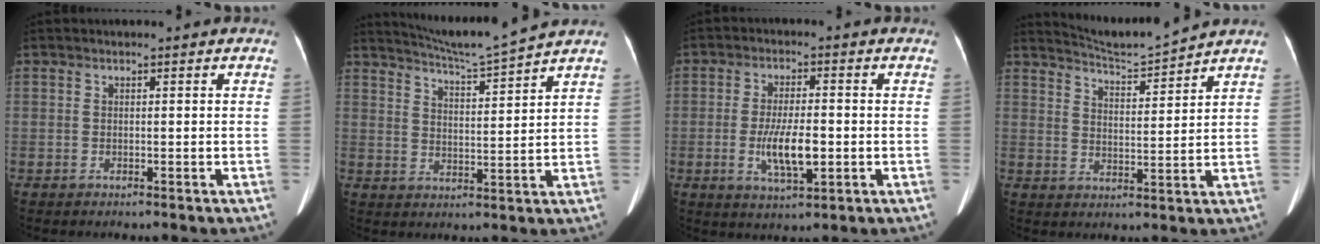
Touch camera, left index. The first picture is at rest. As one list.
[{"total": 8.9, "force": [8.4, -2.2, 2.1], "torque": [-0.051, -0.013, 0.144]}, {"total": 7.2, "force": [-1.5, 1.9, 6.8], "torque": [-0.132, -0.007, -0.024]}, {"total": 6.7, "force": [6.5, -1.5, 0.2], "torque": [-0.021, -0.009, 0.118]}]